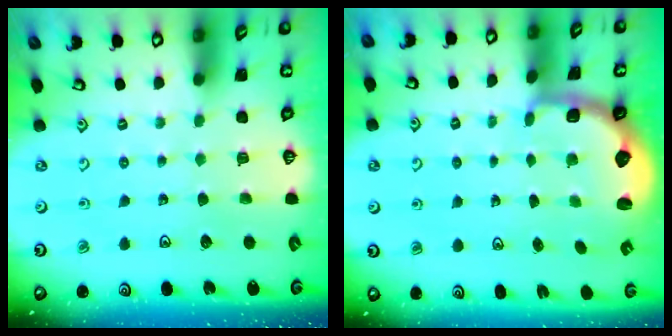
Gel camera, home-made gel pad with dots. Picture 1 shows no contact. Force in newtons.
{"total": 2.7, "press": 2.1, "slide": 1.7}